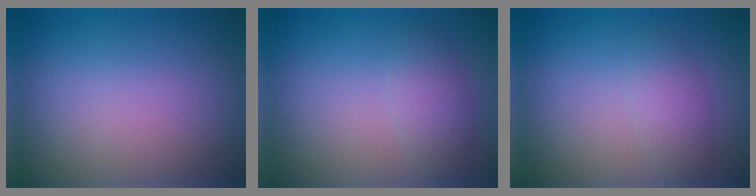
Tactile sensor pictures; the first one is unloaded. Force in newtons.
{"total": 2.2, "press": 2.2, "slide": 0.0}
{"total": 2.0, "press": 2.0, "slide": 0.1}